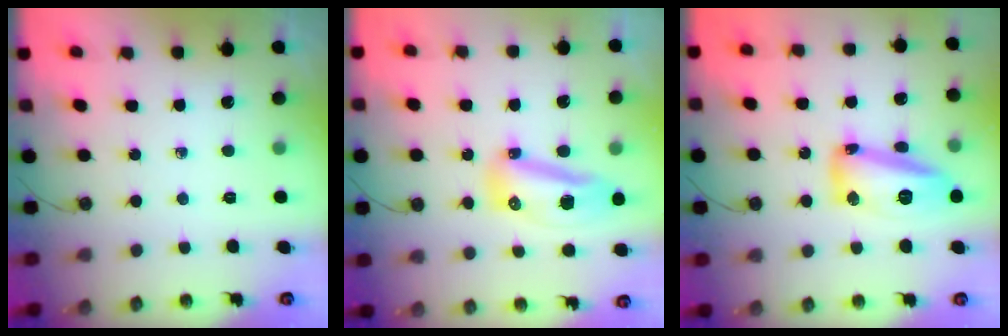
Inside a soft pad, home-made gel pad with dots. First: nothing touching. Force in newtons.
{"total": 23.8, "press": 15.4, "slide": 18.1}
{"total": 15.0, "press": 14.8, "slide": 2.5}